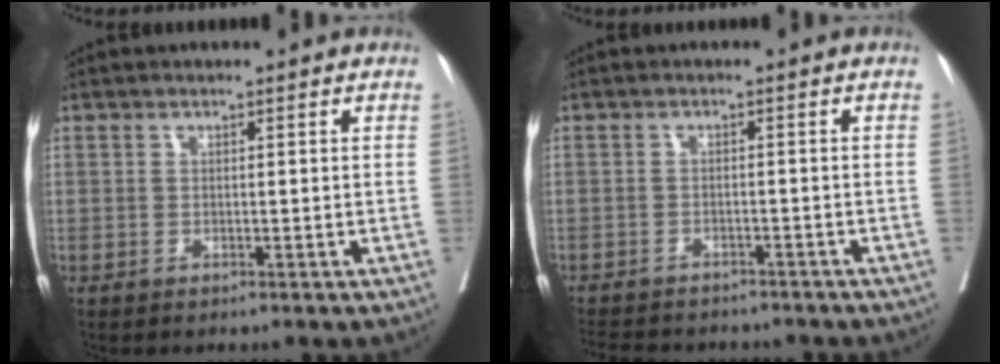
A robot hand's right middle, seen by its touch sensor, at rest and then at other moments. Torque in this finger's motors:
{"motor_torque": [1.07, -1.07, 0.13, 0.06]}